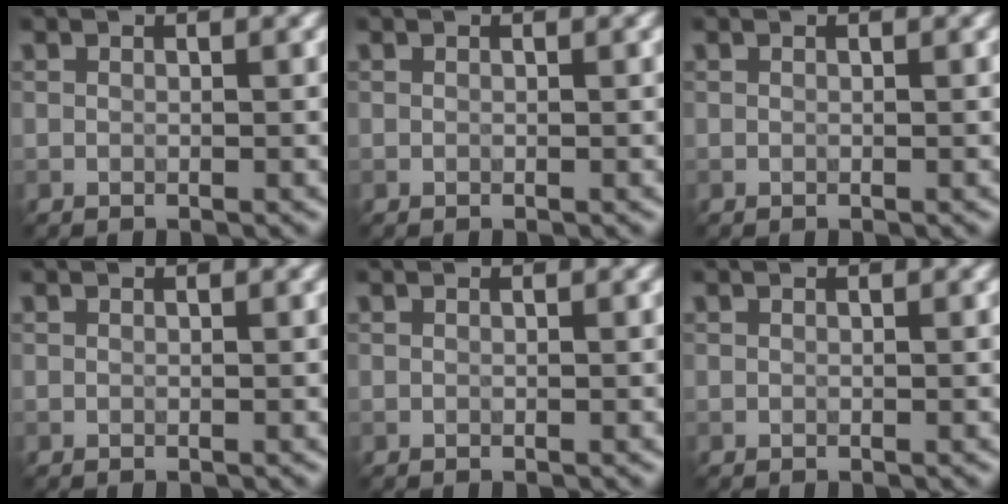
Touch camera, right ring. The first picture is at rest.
{"total": 0.0}
{"total": 0.0}
{"total": 0.0}
{"total": 0.0}
{"total": 0.0}